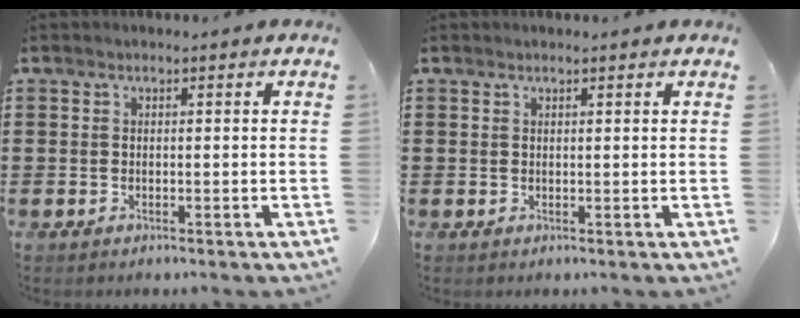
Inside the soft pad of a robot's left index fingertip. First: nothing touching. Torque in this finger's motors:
{"motor_torque": [-0.25, 0.15, 0.04, 0.00]}